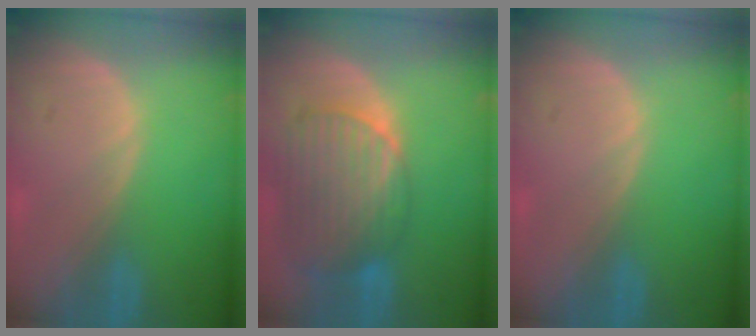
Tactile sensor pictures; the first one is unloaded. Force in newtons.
{"total": 10.5, "press": 8.9, "slide": 5.5}
{"total": 0.0}